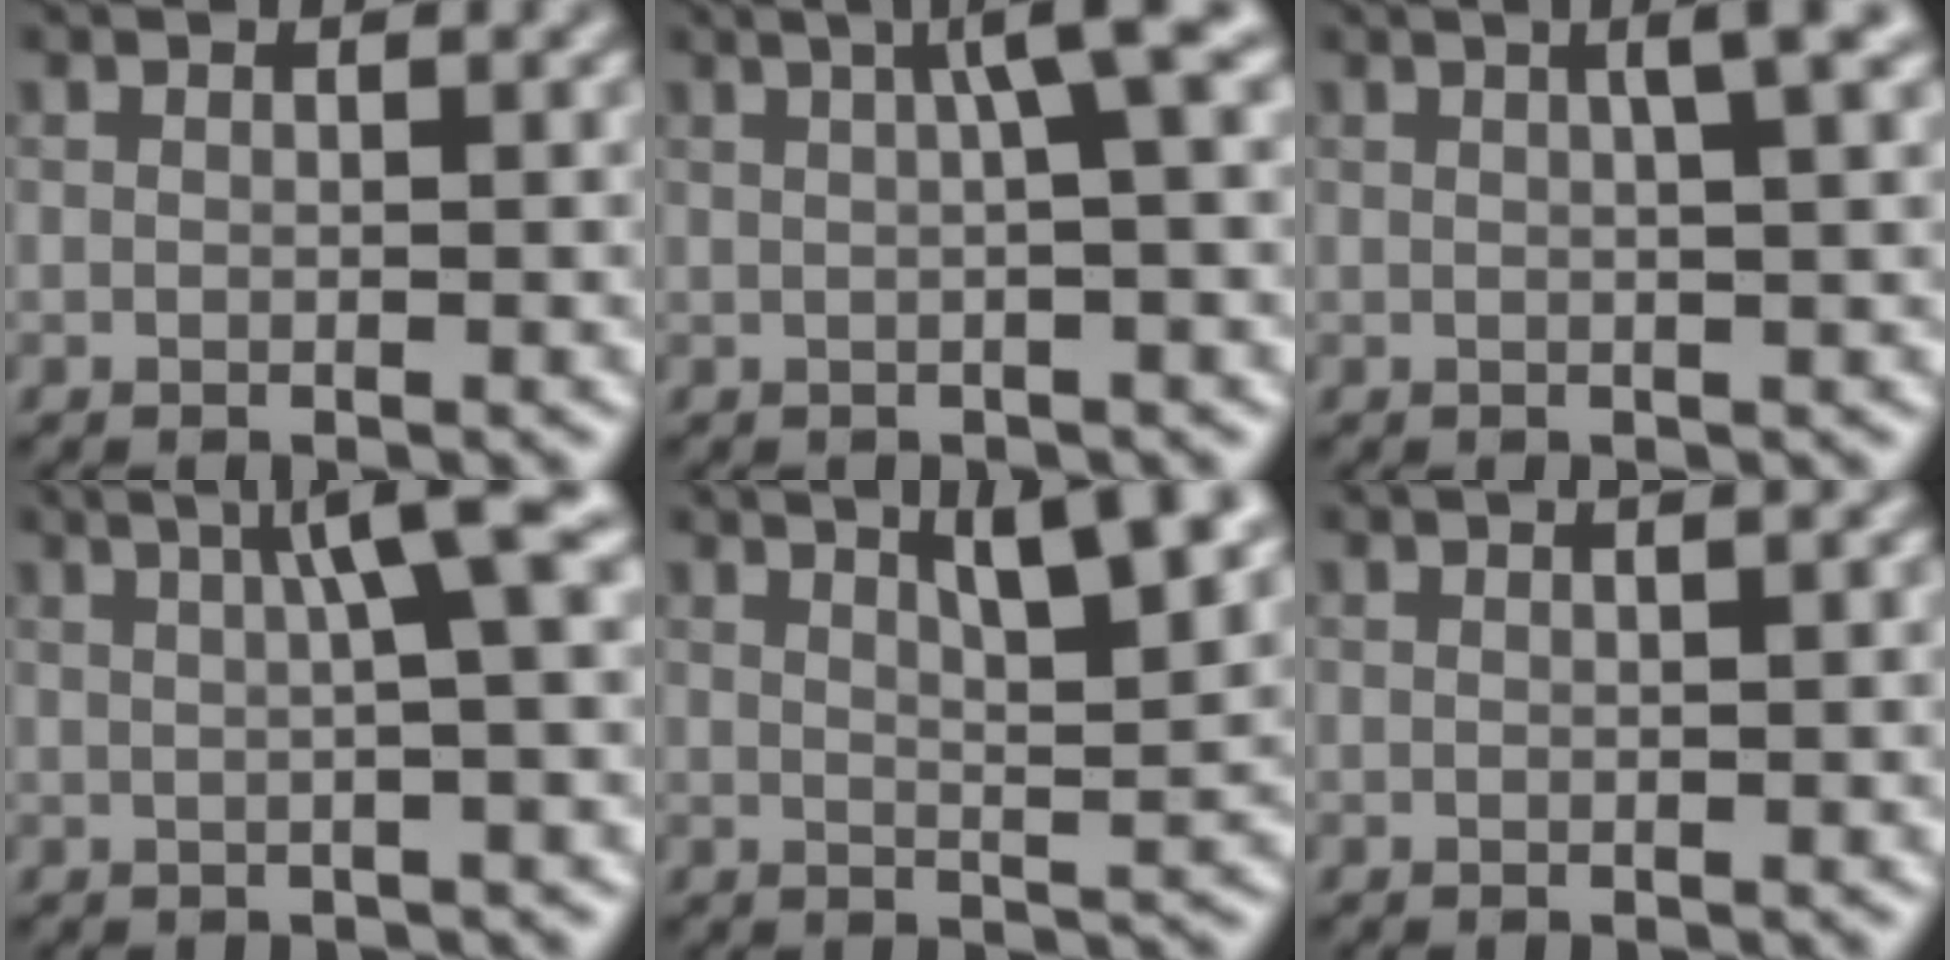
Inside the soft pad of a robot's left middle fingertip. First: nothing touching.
{"total": 4.5, "force": [1.1, 0.7, 4.3], "torque": [-0.056, 0.018, 0.016]}
{"total": 3.1, "force": [1.1, 0.6, 2.9], "torque": [-0.033, 0.011, 0.014]}
{"total": 5.4, "force": [1.5, 0.8, 5.1], "torque": [-0.070, 0.019, 0.024]}
{"total": 6.5, "force": [3.6, 1.4, 5.3], "torque": [-0.060, 0.013, 0.049]}
{"total": 0.7, "force": [0.2, 0.2, 0.7], "torque": [-0.006, 0.005, 0.001]}